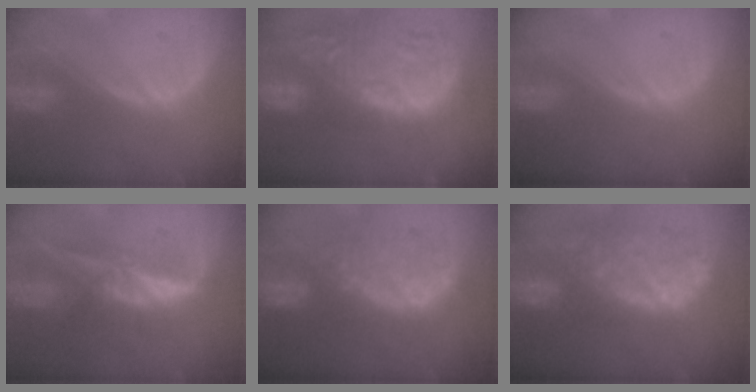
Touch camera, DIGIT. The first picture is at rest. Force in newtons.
{"total": 15.4, "press": 13.0, "slide": 8.2}
{"total": 0.0}
{"total": 5.8, "press": 5.4, "slide": 2.1}
{"total": 10.4, "press": 9.4, "slide": 4.5}
{"total": 12.2, "press": 10.1, "slide": 6.9}